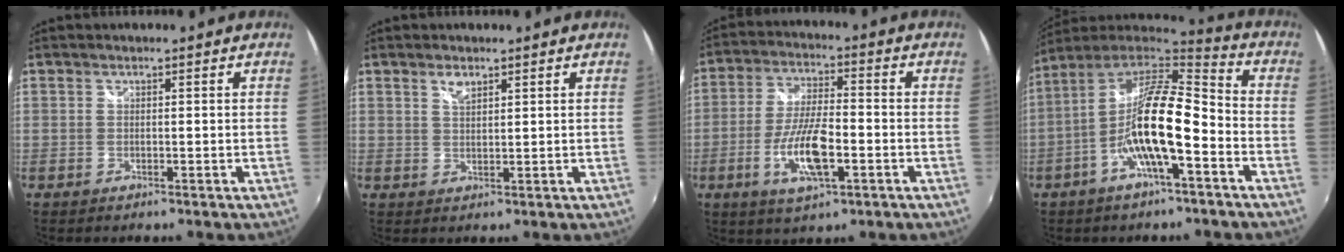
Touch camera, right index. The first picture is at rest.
{"total": 2.3, "force": [1.5, 1.0, 1.3], "torque": [-0.020, 0.001, 0.028]}
{"total": 11.2, "force": [-3.9, 3.3, 10.0], "torque": [-0.201, -0.007, -0.073]}
{"total": 16.0, "force": [-5.3, 3.7, 14.6], "torque": [-0.274, -0.001, -0.109]}